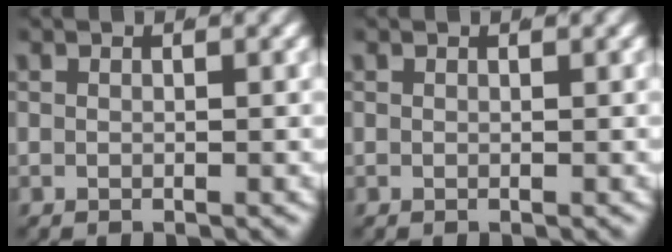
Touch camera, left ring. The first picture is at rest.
{"total": 0.0}